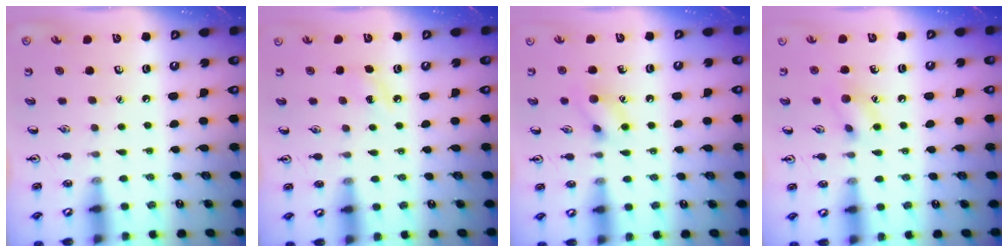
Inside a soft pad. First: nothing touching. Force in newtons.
{"total": 4.2, "press": 3.9, "slide": 1.5}
{"total": 8.3, "press": 8.3, "slide": 0.4}
{"total": 8.3, "press": 8.2, "slide": 1.5}